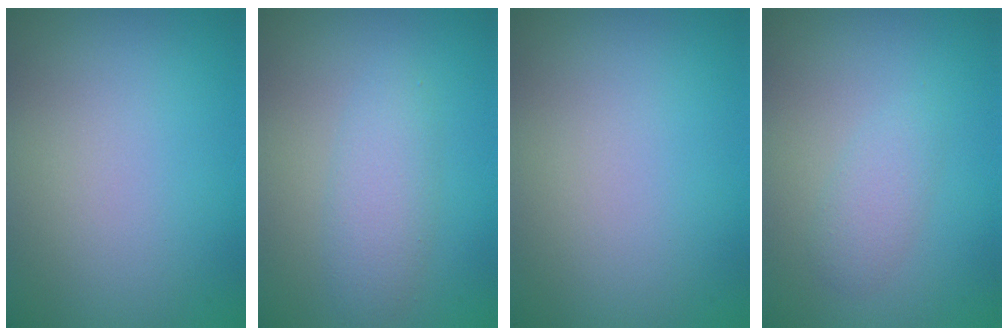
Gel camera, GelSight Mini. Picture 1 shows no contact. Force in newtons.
{"total": 2.6, "press": 2.6, "slide": 0.2}
{"total": 0.0}
{"total": 1.8, "press": 1.8, "slide": 0.2}